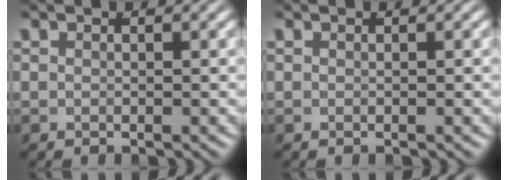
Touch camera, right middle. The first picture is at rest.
{"total": 0.0}